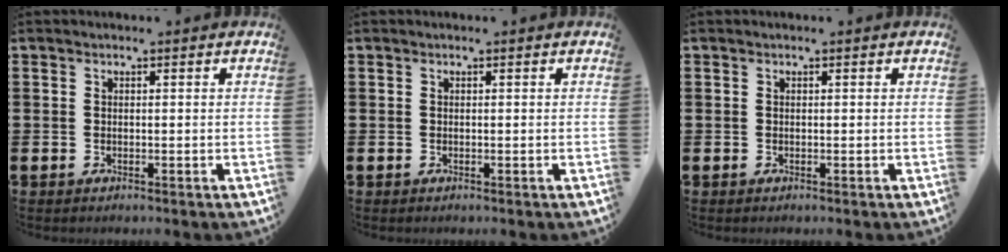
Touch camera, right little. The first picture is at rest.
{"total": 0.0}
{"total": 0.0}